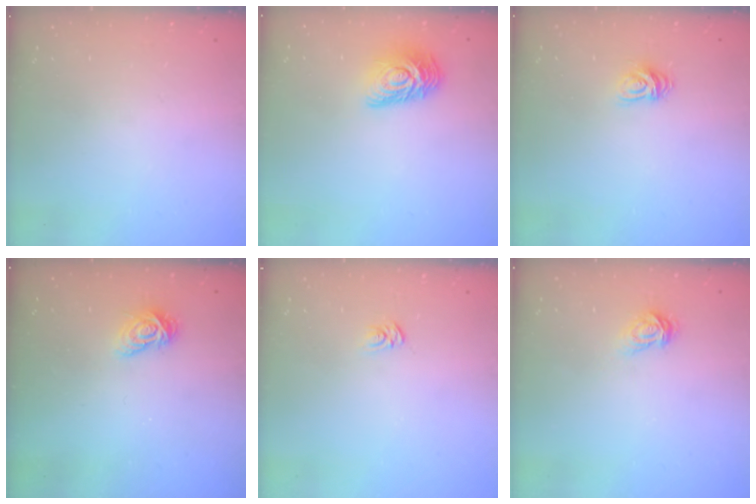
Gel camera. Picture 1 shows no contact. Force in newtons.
{"total": 10.5, "press": 10.5, "slide": 0.6}
{"total": 5.6, "press": 5.6, "slide": 0.7}
{"total": 5.6, "press": 5.6, "slide": 0.1}
{"total": 2.6, "press": 2.6, "slide": 0.3}
{"total": 3.5, "press": 3.5, "slide": 0.1}